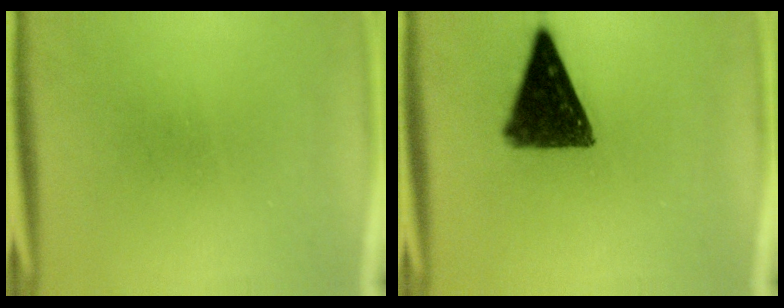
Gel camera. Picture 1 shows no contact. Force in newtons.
{"total": 12.4}